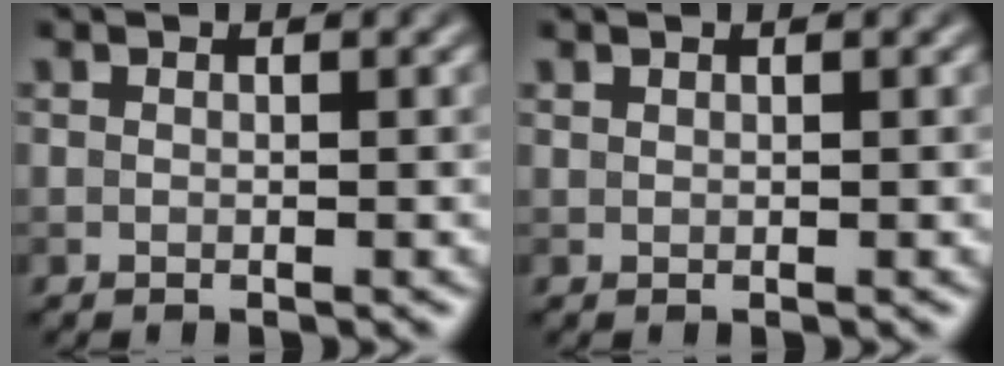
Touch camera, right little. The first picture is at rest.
{"total": 0.0}